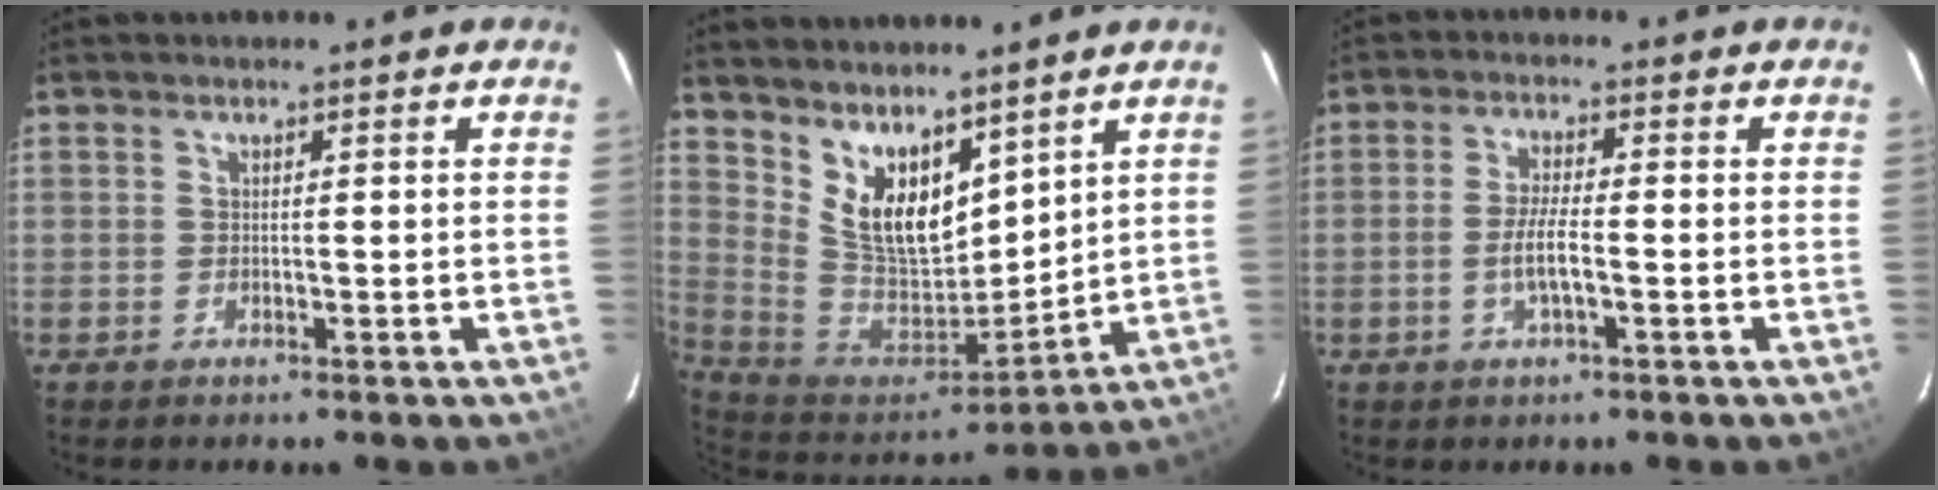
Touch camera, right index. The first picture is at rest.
{"total": 14.2, "force": [8.6, 7.2, 8.6], "torque": [-0.160, -0.007, 0.178]}
{"total": 4.7, "force": [-1.4, 0.8, 4.4], "torque": [-0.090, -0.002, -0.027]}